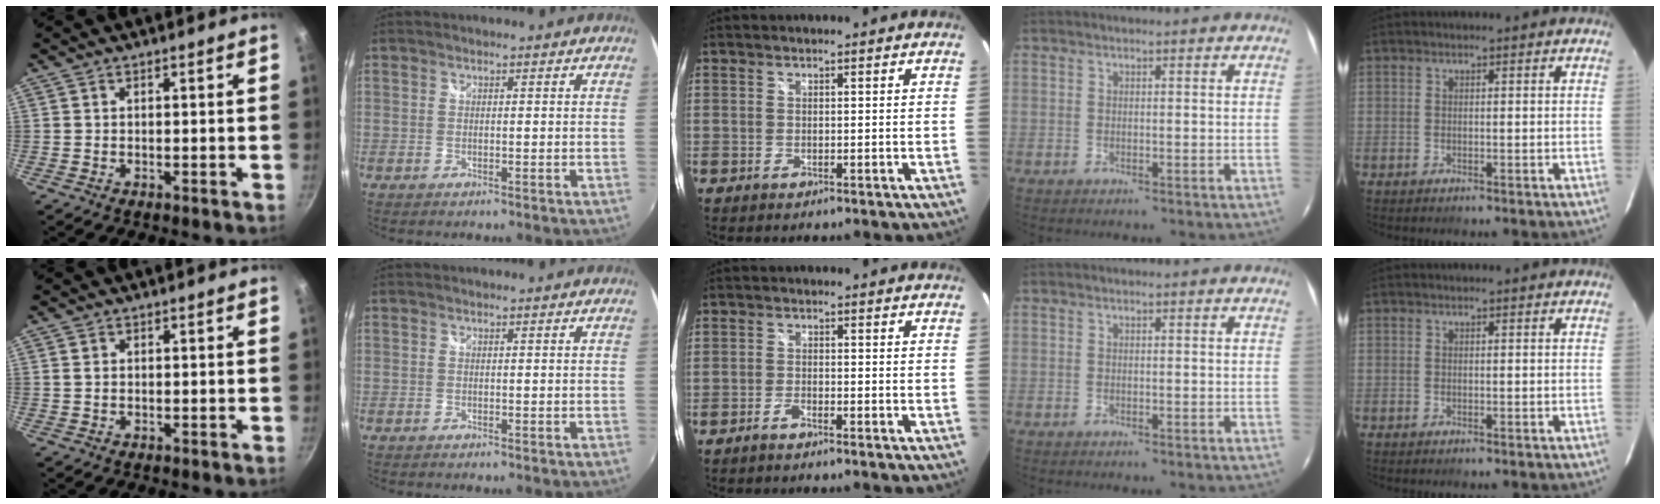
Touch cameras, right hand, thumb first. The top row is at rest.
{"thumb": {"total": 1.1, "force": [0.4, 0.9, 0.6], "torque": [-0.011, 0.002, 0.005]}, "middle": {"total": 1.8, "force": [-1.5, 0.2, 0.9], "torque": [-0.031, 0.001, -0.033]}}